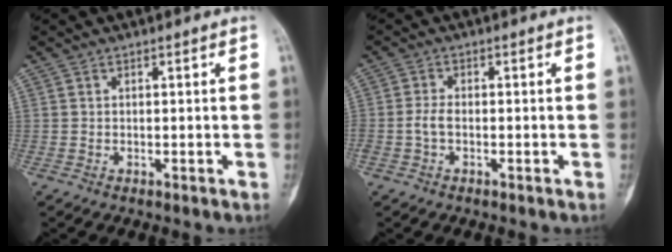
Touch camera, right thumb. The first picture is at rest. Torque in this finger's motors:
{"motor_torque": [0.48, 0.50, 0.52, 0.09, -0.01]}